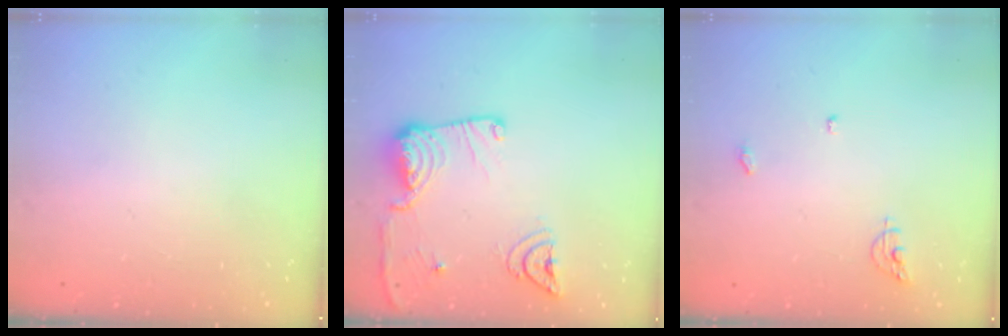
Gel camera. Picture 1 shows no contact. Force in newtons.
{"total": 15.4, "press": 15.3, "slide": 1.9}
{"total": 5.9, "press": 5.9, "slide": 0.2}